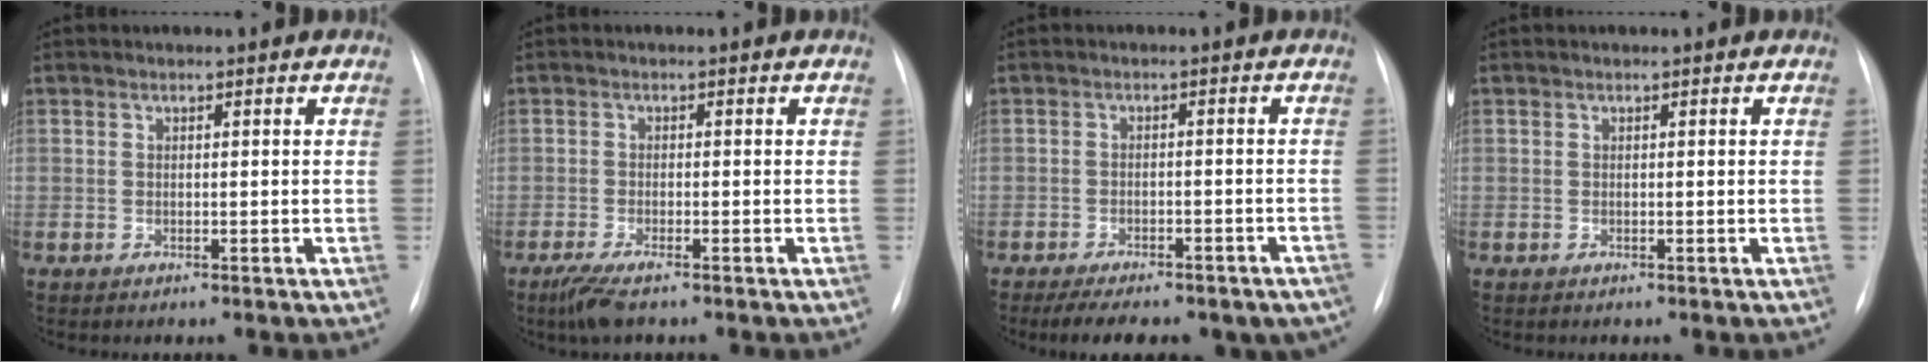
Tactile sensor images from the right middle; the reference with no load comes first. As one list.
[{"total": 3.7, "force": [-2.6, 0.5, 2.6], "torque": [-0.059, -0.012, -0.048]}, {"total": 16.9, "force": [-13.4, 6.6, 8.1], "torque": [-0.118, -0.002, -0.161]}, {"total": 0.0}]